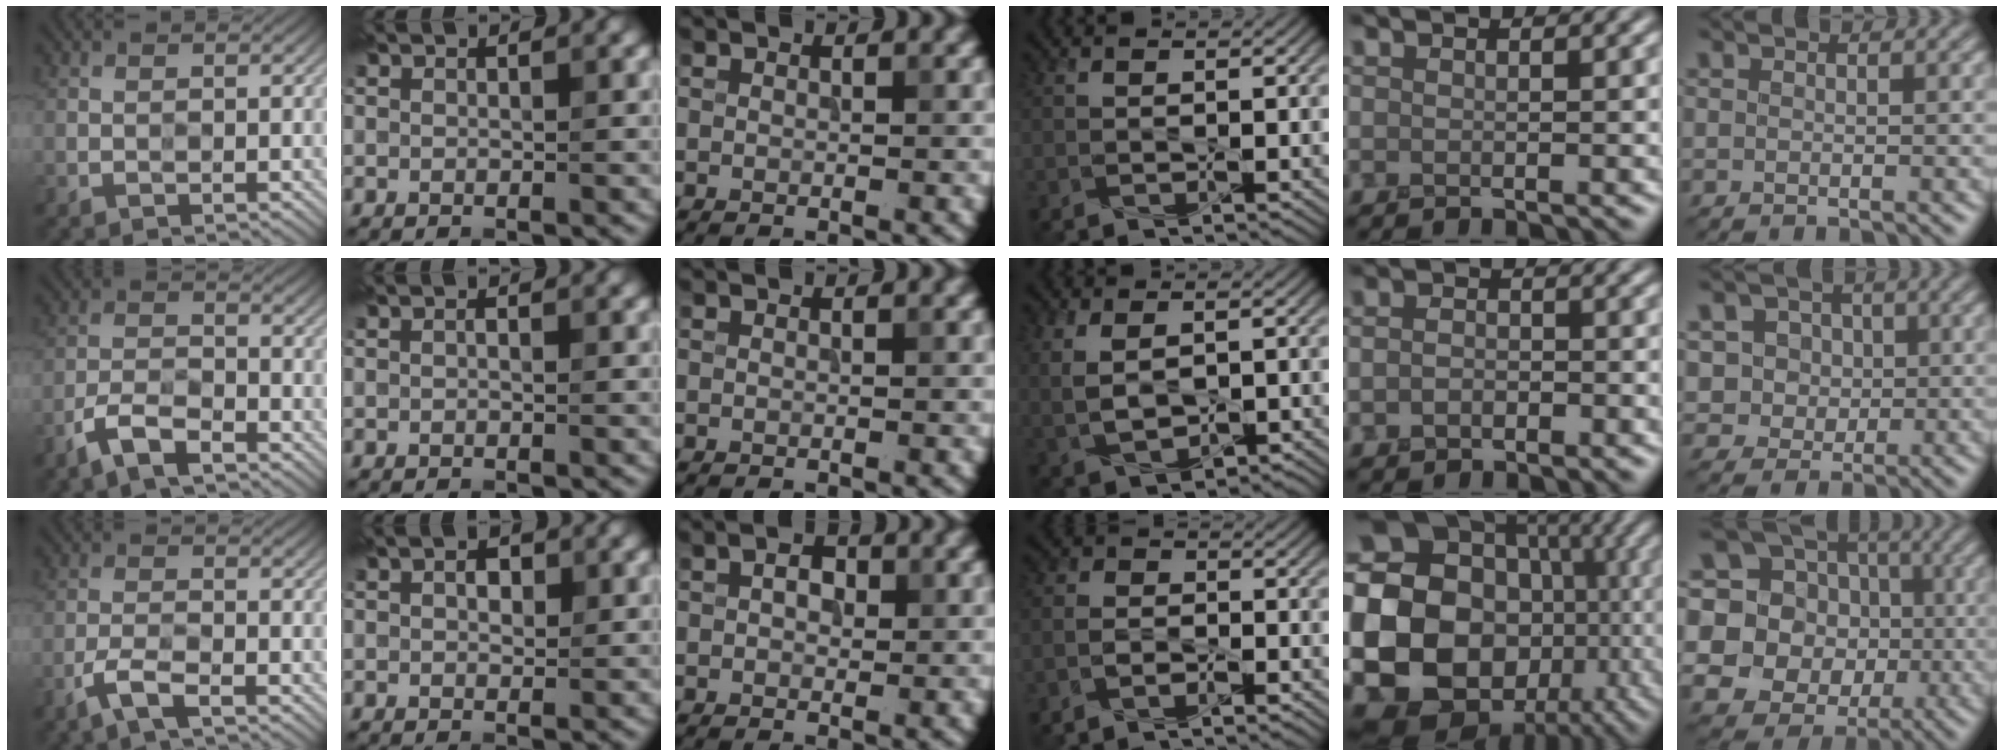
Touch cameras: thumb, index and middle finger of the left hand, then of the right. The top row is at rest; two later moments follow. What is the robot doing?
{"motion": "wipe", "object": "whiteboard"}